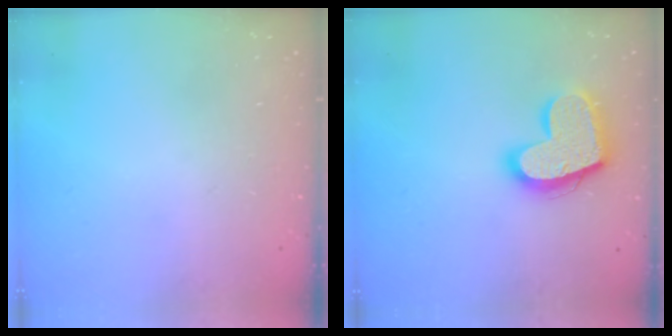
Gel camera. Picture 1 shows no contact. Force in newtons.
{"total": 18.3, "press": 18.2, "slide": 1.4}